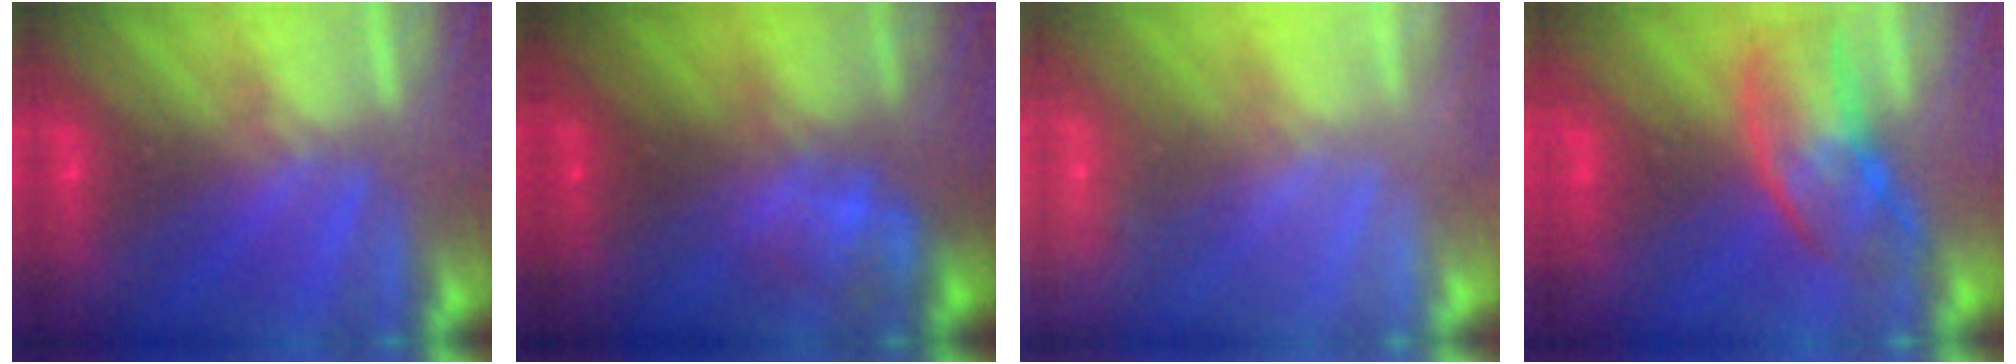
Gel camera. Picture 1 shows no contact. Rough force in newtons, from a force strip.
{"total": 2.3}
{"total": 2.3}
{"total": 2.7}